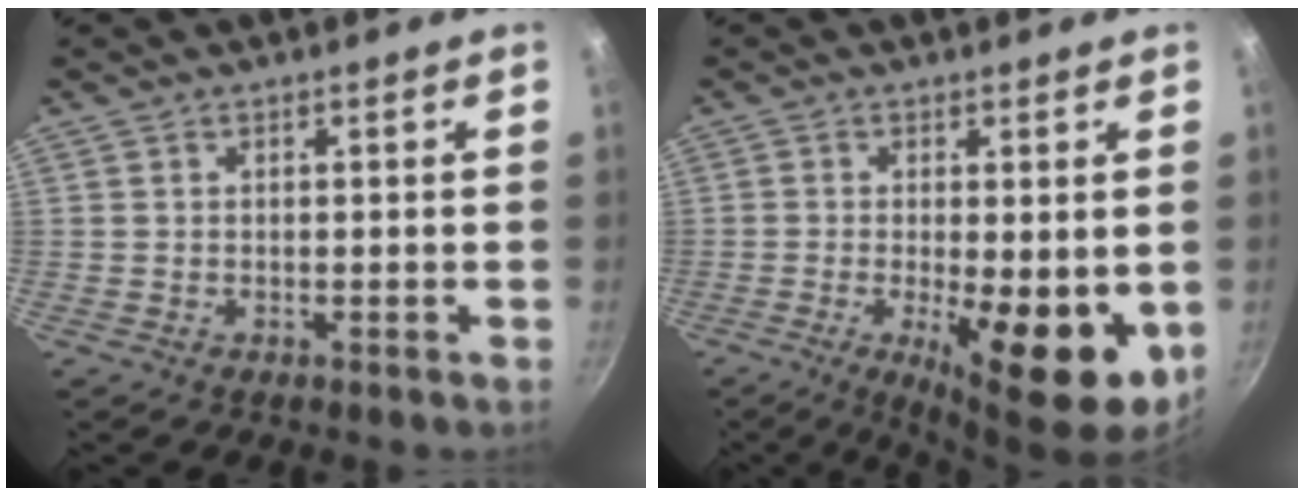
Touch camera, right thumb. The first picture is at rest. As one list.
[{"total": 12.8, "force": [-2.7, 4.1, 11.8], "torque": [-0.162, -0.011, -0.028]}]